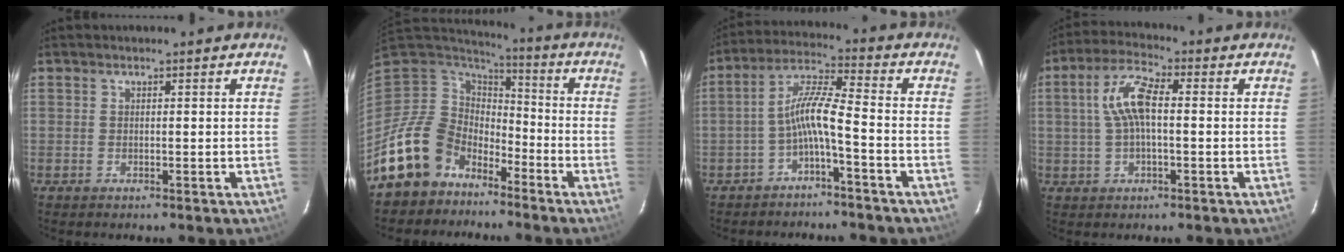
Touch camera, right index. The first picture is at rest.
{"total": 15.9, "force": [-10.7, 11.1, 3.9], "torque": [-0.119, 0.022, -0.178]}
{"total": 6.8, "force": [-3.2, 0.2, 6.0], "torque": [-0.142, 0.018, -0.060]}
{"total": 7.7, "force": [0.4, 2.8, 7.2], "torque": [-0.149, 0.017, 0.009]}